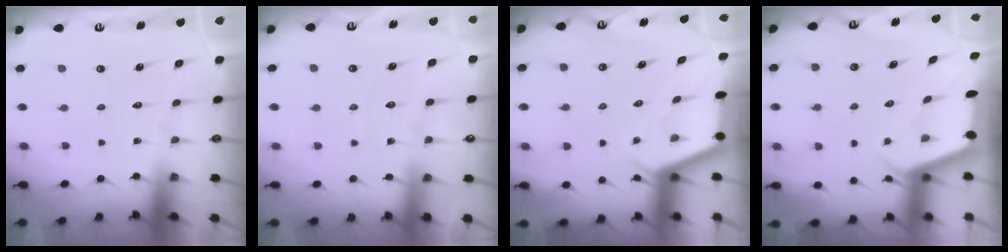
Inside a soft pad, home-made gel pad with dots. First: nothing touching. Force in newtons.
{"total": 3.0, "press": 3.0, "slide": 0.5}
{"total": 2.9, "press": 2.9, "slide": 0.3}
{"total": 2.9, "press": 2.9, "slide": 0.2}